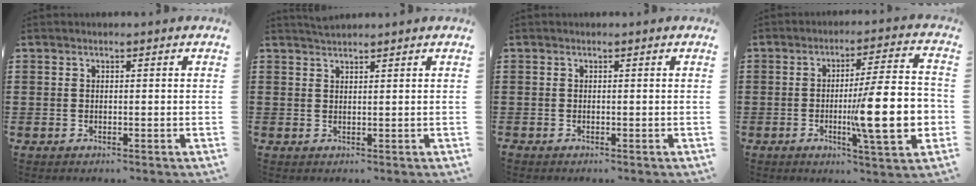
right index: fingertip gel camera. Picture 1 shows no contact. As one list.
[{"total": 1.4, "force": [1.4, 0.1, -0.1], "torque": [0.000, 0.001, 0.028]}, {"total": 0.0}, {"total": 15.4, "force": [-2.5, 3.1, 14.9], "torque": [-0.211, -0.014, -0.045]}]